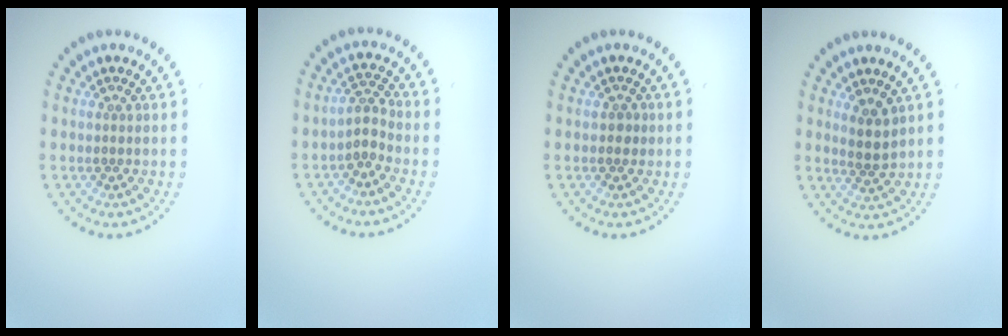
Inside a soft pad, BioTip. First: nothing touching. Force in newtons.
{"total": 1.9, "press": 1.4, "slide": 1.3}
{"total": 0.7, "press": 0.7, "slide": 0.2}
{"total": 2.0, "press": 1.6, "slide": 1.1}